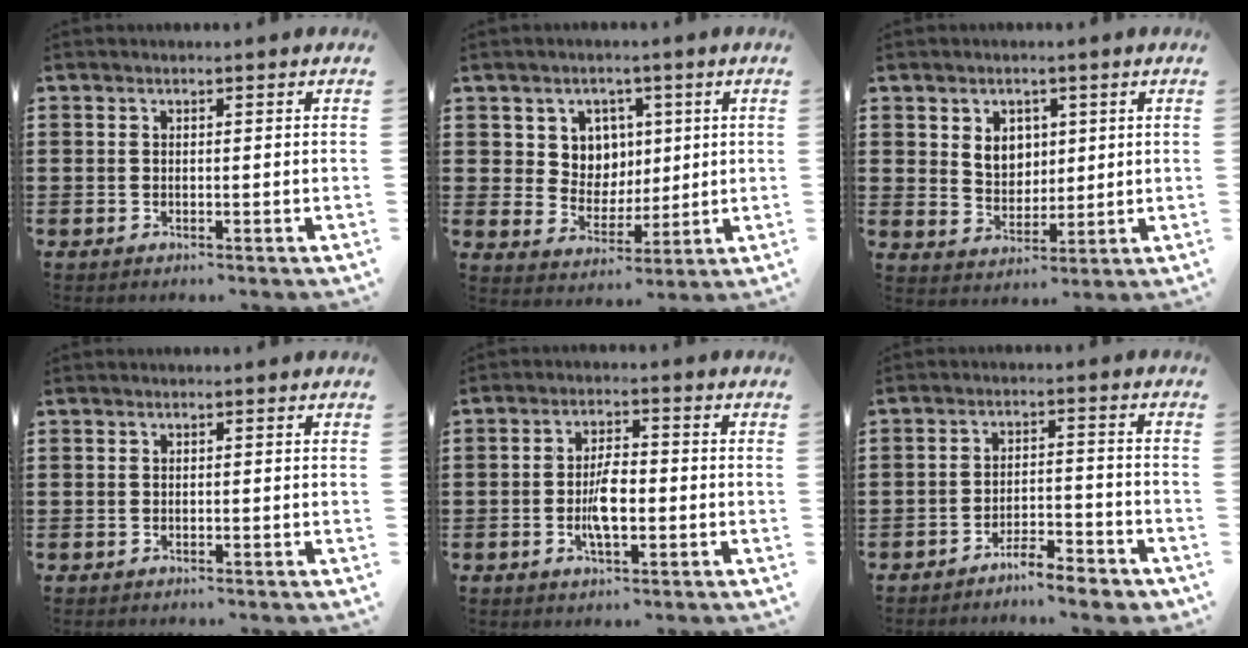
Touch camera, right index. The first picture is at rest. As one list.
[{"total": 6.0, "force": [2.4, 5.4, 1.3], "torque": [-0.049, 0.006, 0.042]}, {"total": 4.6, "force": [1.7, 3.8, 2.0], "torque": [-0.048, 0.009, 0.029]}, {"total": 0.0}, {"total": 5.7, "force": [-1.2, 2.2, 5.2], "torque": [-0.109, -0.001, -0.027]}, {"total": 4.6, "force": [-4.4, 0.2, 1.3], "torque": [-0.022, 0.004, -0.088]}]